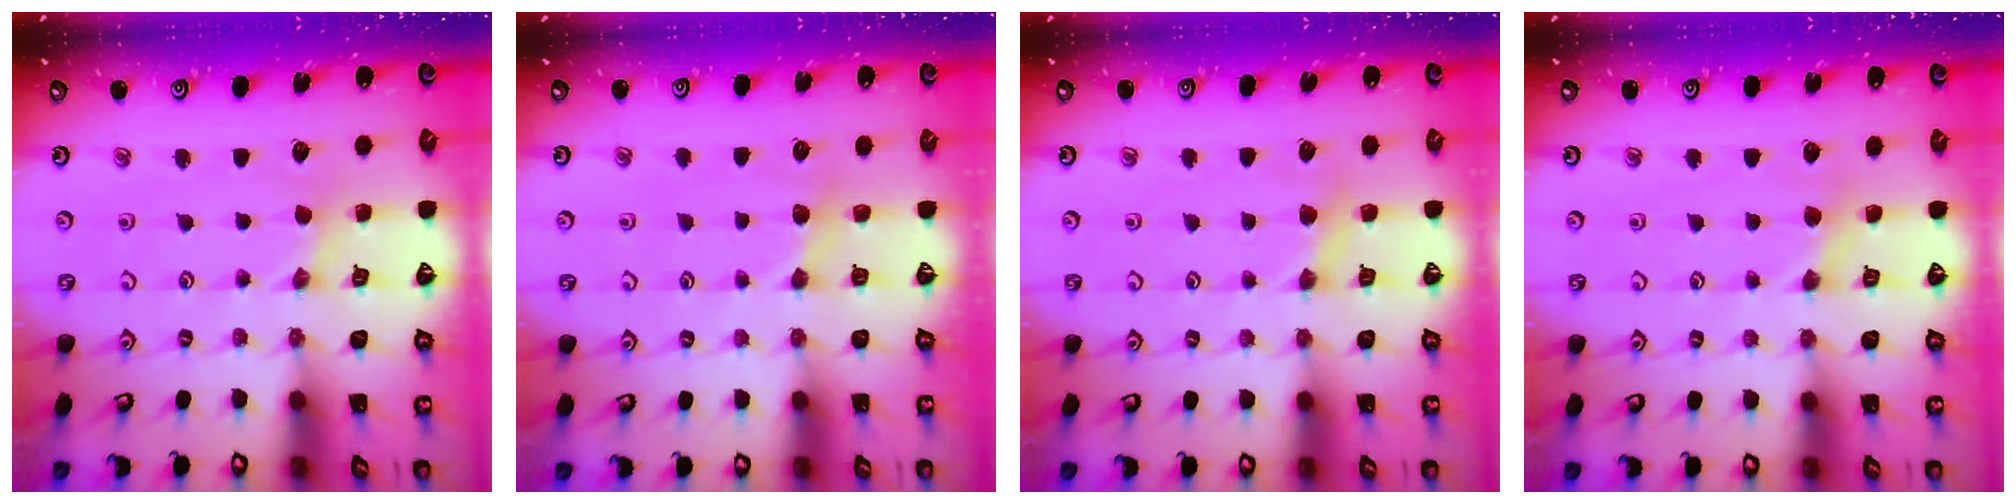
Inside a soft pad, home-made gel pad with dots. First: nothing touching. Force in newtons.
{"total": 3.7, "press": 3.7, "slide": 0.6}
{"total": 4.2, "press": 4.1, "slide": 0.6}
{"total": 2.5, "press": 2.5, "slide": 0.4}